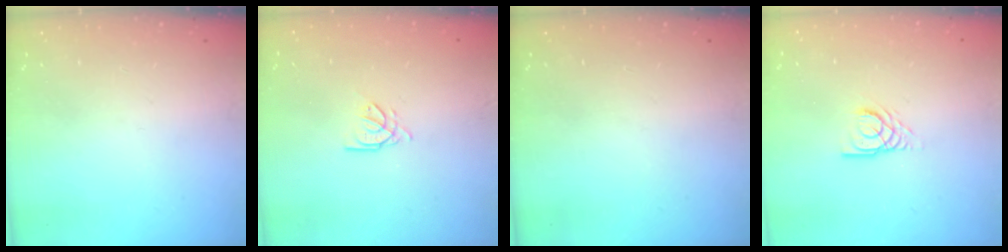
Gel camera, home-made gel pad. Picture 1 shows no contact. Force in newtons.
{"total": 3.1, "press": 3.1, "slide": 0.1}
{"total": 0.0}
{"total": 3.6, "press": 3.6, "slide": 0.2}